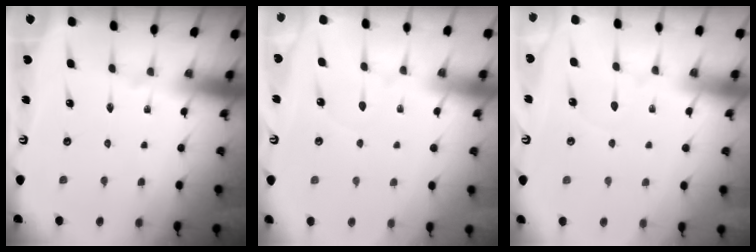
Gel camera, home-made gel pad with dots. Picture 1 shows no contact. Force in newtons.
{"total": 5.2, "press": 5.1, "slide": 0.6}
{"total": 5.2, "press": 5.1, "slide": 0.6}